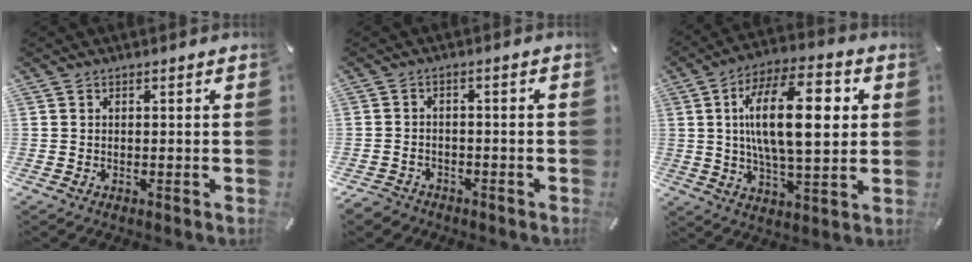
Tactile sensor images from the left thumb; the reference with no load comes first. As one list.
[{"total": 3.5, "force": [-2.6, 2.1, 0.8], "torque": [-0.026, 0.011, -0.055]}, {"total": 20.7, "force": [4.2, 9.2, 18.0], "torque": [-0.322, 0.001, 0.057]}]